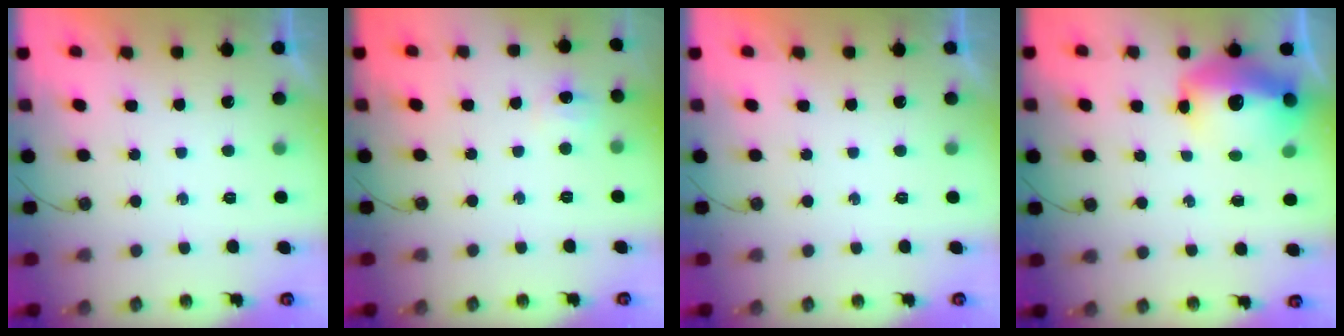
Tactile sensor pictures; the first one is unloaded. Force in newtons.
{"total": 5.1, "press": 5.0, "slide": 0.7}
{"total": 0.0}
{"total": 16.6, "press": 16.5, "slide": 1.6}